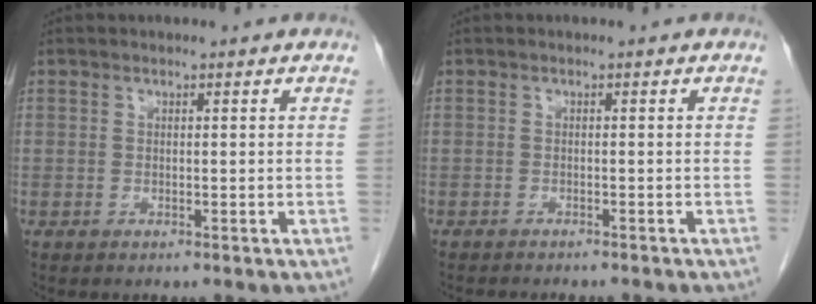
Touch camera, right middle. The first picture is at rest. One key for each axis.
{"total": 6.2, "fx": -5.6, "fy": 1.1, "fz": 2.5, "tx": -0.026, "ty": -0.008, "tz": -0.068}